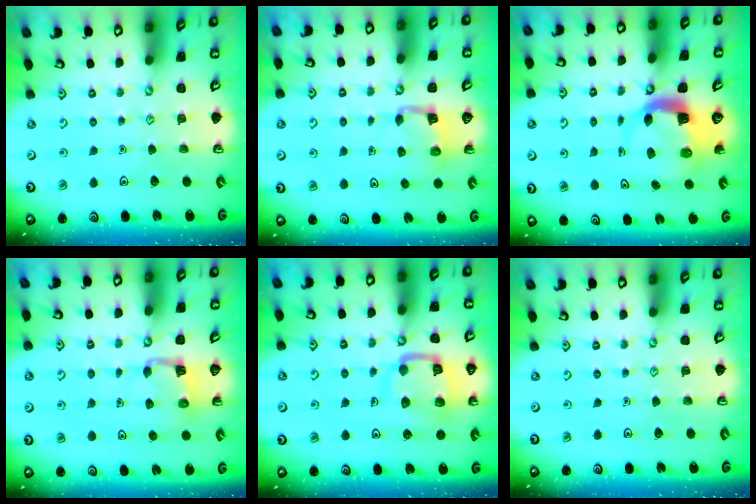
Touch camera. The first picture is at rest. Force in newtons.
{"total": 2.7, "press": 2.7, "slide": 0.4}
{"total": 4.5, "press": 4.5, "slide": 0.7}
{"total": 2.7, "press": 2.7, "slide": 0.4}
{"total": 13.2, "press": 13.2, "slide": 1.4}
{"total": 0.0}